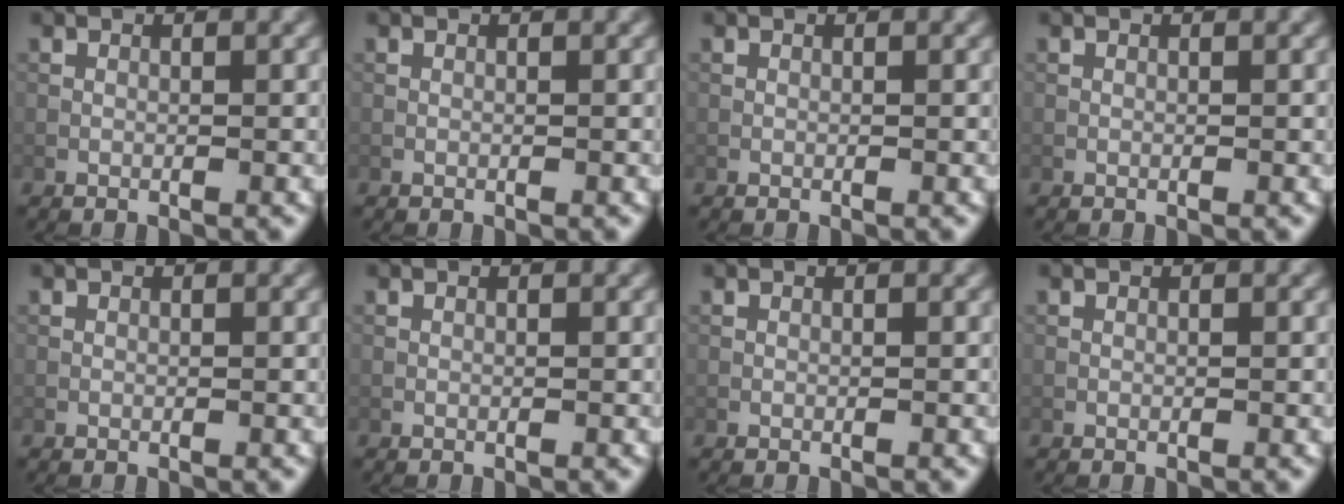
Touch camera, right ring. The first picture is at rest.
{"total": 0.0}
{"total": 0.0}
{"total": 0.0}
{"total": 0.0}
{"total": 0.0}
{"total": 0.0}
{"total": 0.0}